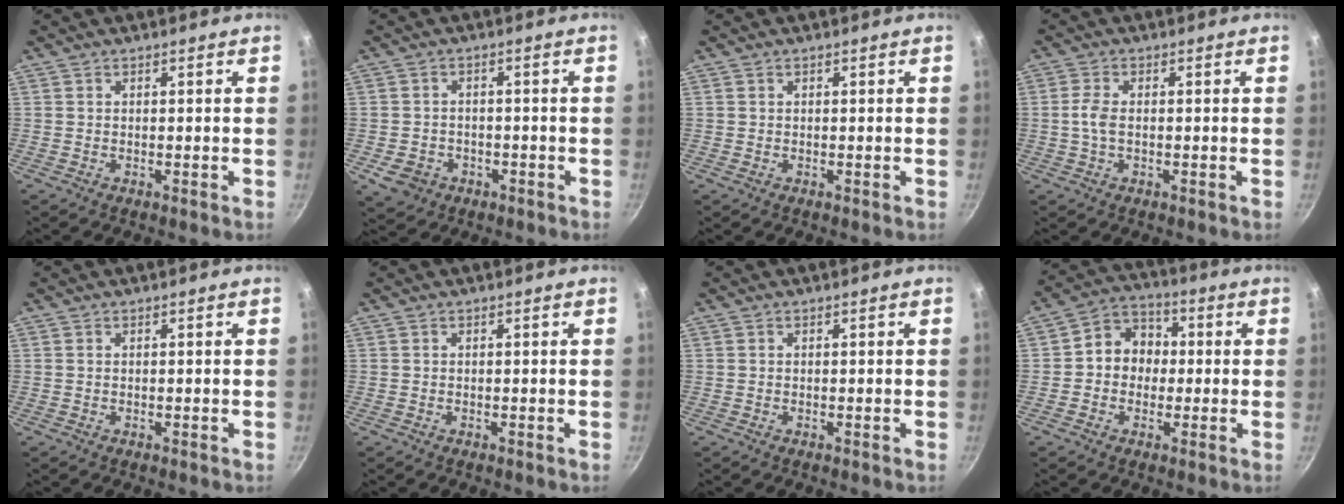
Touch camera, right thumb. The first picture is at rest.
{"total": 5.7, "force": [-2.2, 4.6, 2.5], "torque": [-0.038, 0.020, -0.024]}
{"total": 0.0}
{"total": 3.5, "force": [-0.2, 2.0, 2.9], "torque": [-0.063, 0.007, -0.006]}
{"total": 0.0}
{"total": 0.0}
{"total": 0.0}
{"total": 8.7, "force": [-0.1, 7.5, 4.4], "torque": [-0.028, 0.026, -0.020]}